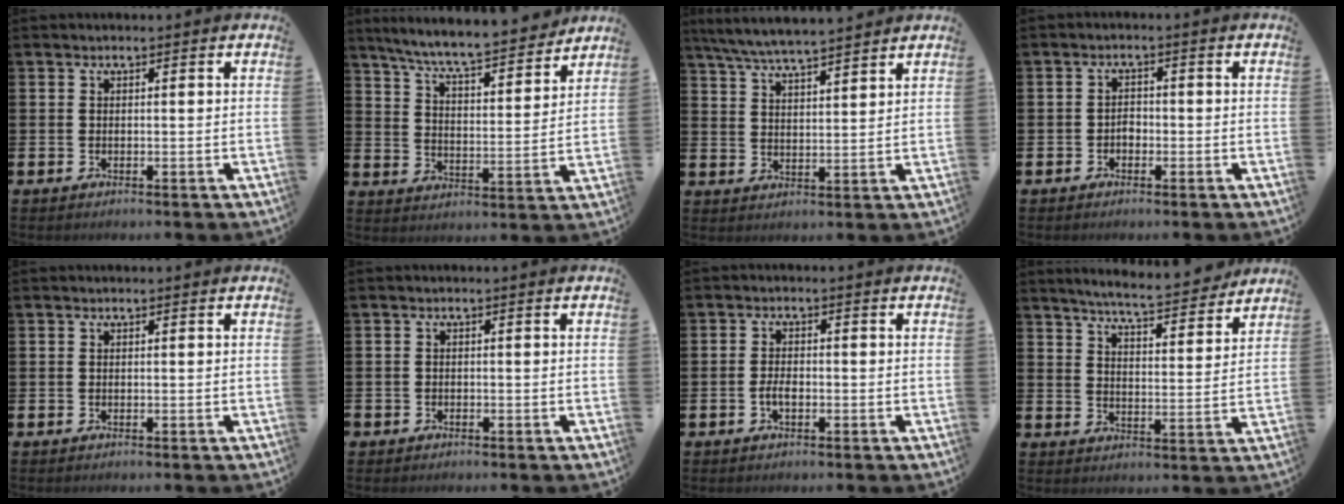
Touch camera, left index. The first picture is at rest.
{"total": 8.0, "force": [7.5, 0.3, 2.7], "torque": [-0.074, -0.056, 0.128]}
{"total": 4.1, "force": [3.8, 0.2, 1.4], "torque": [-0.040, -0.007, 0.071]}
{"total": 1.6, "force": [-0.8, 1.2, 0.7], "torque": [-0.012, 0.003, -0.018]}
{"total": 0.0}
{"total": 1.0, "force": [-0.7, 0.7, 0.0], "torque": [-0.002, 0.003, -0.017]}
{"total": 2.1, "force": [-0.6, 1.1, 1.7], "torque": [-0.029, 0.000, -0.013]}
{"total": 6.7, "force": [6.5, 0.1, 1.8], "torque": [-0.041, -0.047, 0.110]}